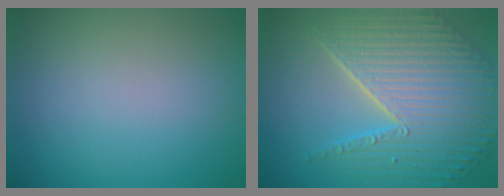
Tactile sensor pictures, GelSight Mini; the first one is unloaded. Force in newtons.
{"total": 8.1, "press": 6.1, "slide": 5.3}